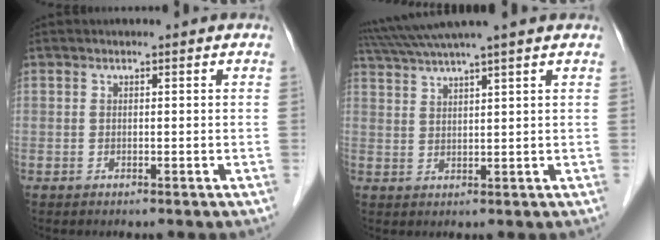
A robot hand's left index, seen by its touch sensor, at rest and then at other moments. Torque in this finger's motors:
{"motor_torque": [0.13, -0.57, 0.60, 0.21]}